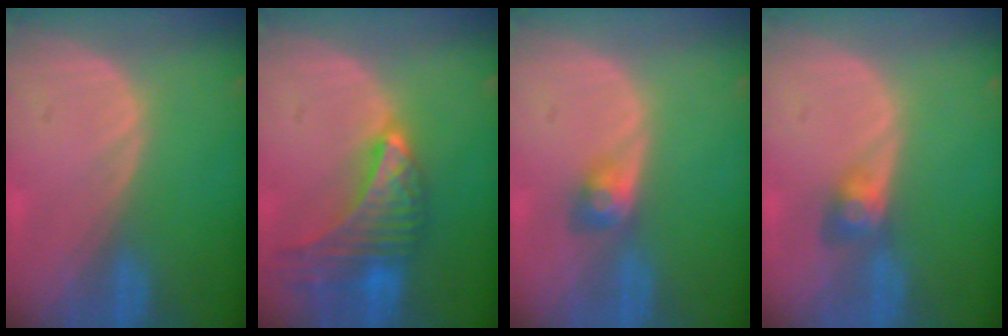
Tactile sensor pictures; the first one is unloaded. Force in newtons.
{"total": 9.6, "press": 8.5, "slide": 4.4}
{"total": 3.0, "press": 2.6, "slide": 1.5}
{"total": 3.1, "press": 2.7, "slide": 1.4}